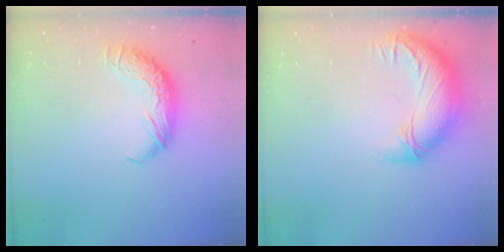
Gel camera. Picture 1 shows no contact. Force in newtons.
{"total": 3.0, "press": 0.9, "slide": 2.8}